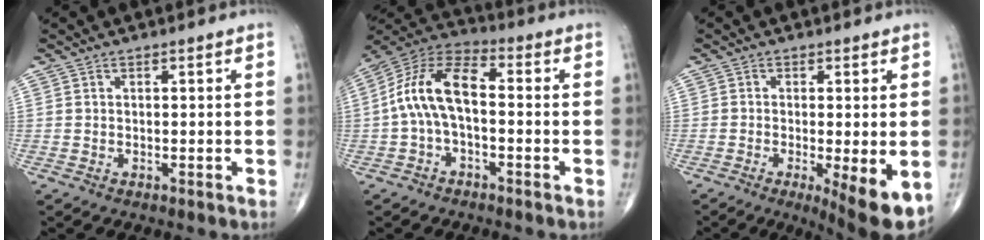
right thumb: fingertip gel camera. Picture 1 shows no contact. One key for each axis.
{"total": 11.9, "fx": -0.6, "fy": 6.1, "fz": 10.2, "tx": -0.198, "ty": 0.040, "tz": -0.024}
{"total": 9.4, "fx": -3.2, "fy": 2.1, "fz": 8.6, "tx": -0.123, "ty": -0.023, "tz": -0.045}